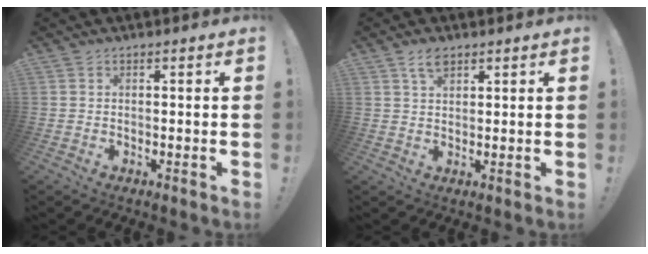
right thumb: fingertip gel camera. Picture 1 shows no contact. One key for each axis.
{"total": 4.0, "fx": 2.5, "fy": 2.0, "fz": 2.5, "tx": -0.046, "ty": -0.004, "tz": 0.044}